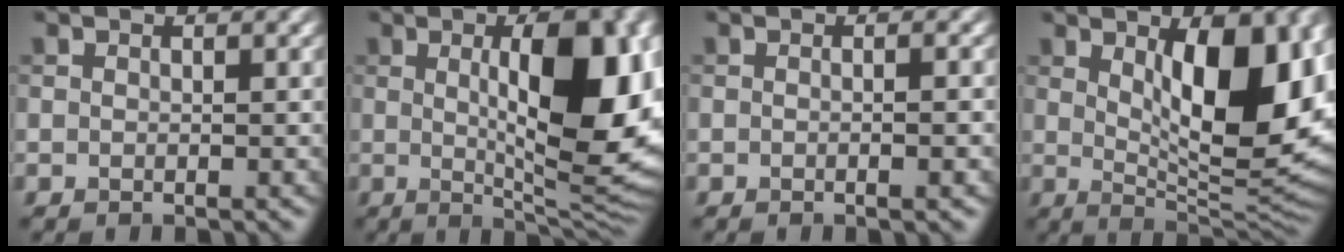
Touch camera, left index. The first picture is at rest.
{"total": 12.7, "force": [1.4, 4.1, 11.9], "torque": [-0.156, -0.001, 0.026]}
{"total": 2.2, "force": [-0.1, 0.8, 2.1], "torque": [-0.008, -0.002, -0.011]}
{"total": 12.0, "force": [2.4, 4.8, 10.7], "torque": [-0.141, -0.010, 0.043]}